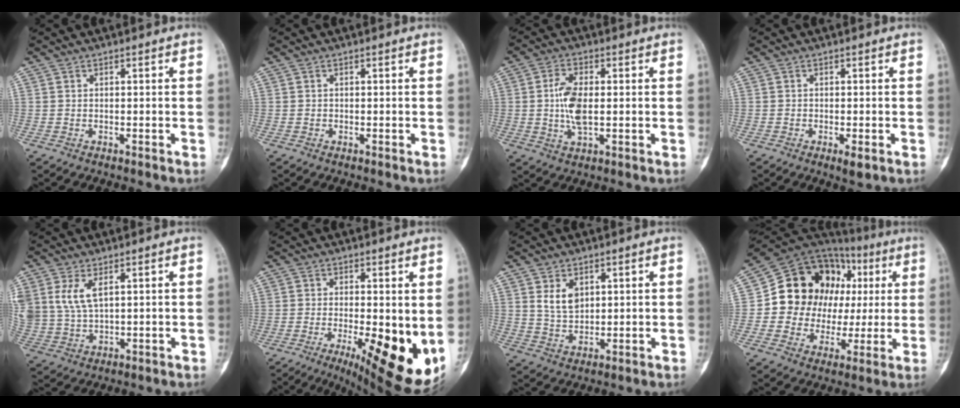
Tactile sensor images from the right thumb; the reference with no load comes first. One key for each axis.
{"total": 0.0}
{"total": 7.3, "fx": 0.2, "fy": 3.6, "fz": 6.3, "tx": -0.125, "ty": 0.001, "tz": 0.003}
{"total": 1.8, "fx": -0.8, "fy": 0.7, "fz": 1.5, "tx": -0.025, "ty": -0.003, "tz": -0.013}
{"total": 7.2, "fx": 2.9, "fy": 3.8, "fz": 5.4, "tx": -0.118, "ty": -0.005, "tz": 0.069}
{"total": 15.0, "fx": -3.0, "fy": 4.7, "fz": 13.9, "tx": -0.171, "ty": -0.025, "tz": -0.027}
{"total": 5.3, "fx": 2.1, "fy": 3.5, "fz": 3.4, "tx": -0.047, "ty": -0.015, "tz": 0.046}
{"total": 20.8, "fx": 3.0, "fy": 17.1, "fz": 11.5, "tx": -0.117, "ty": 0.044, "tz": 0.059}